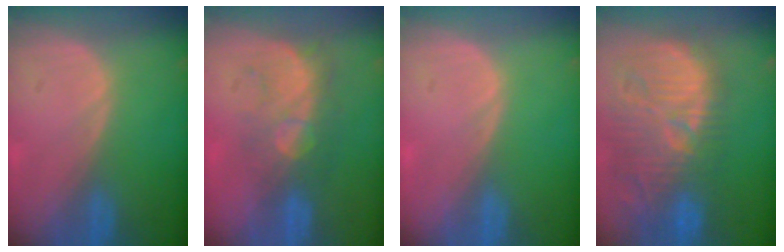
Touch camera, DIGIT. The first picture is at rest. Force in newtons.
{"total": 8.6, "press": 7.5, "slide": 4.2}
{"total": 0.0}
{"total": 14.3, "press": 12.9, "slide": 6.2}